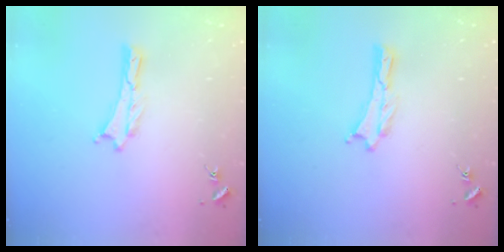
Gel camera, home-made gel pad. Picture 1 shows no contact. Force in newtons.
{"total": 0.0}